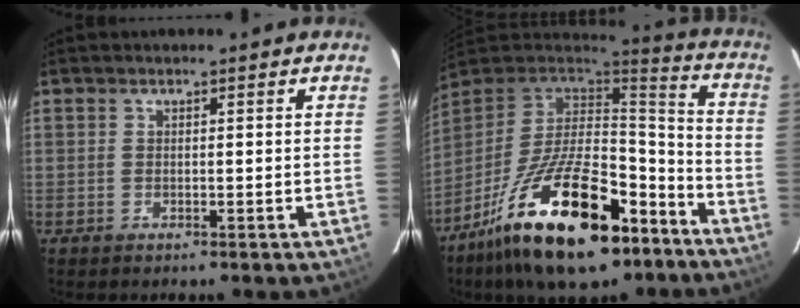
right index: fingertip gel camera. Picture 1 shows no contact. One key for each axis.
{"total": 27.2, "fx": -15.7, "fy": 11.6, "fz": 19.0, "tx": -0.349, "ty": -0.010, "tz": -0.243}